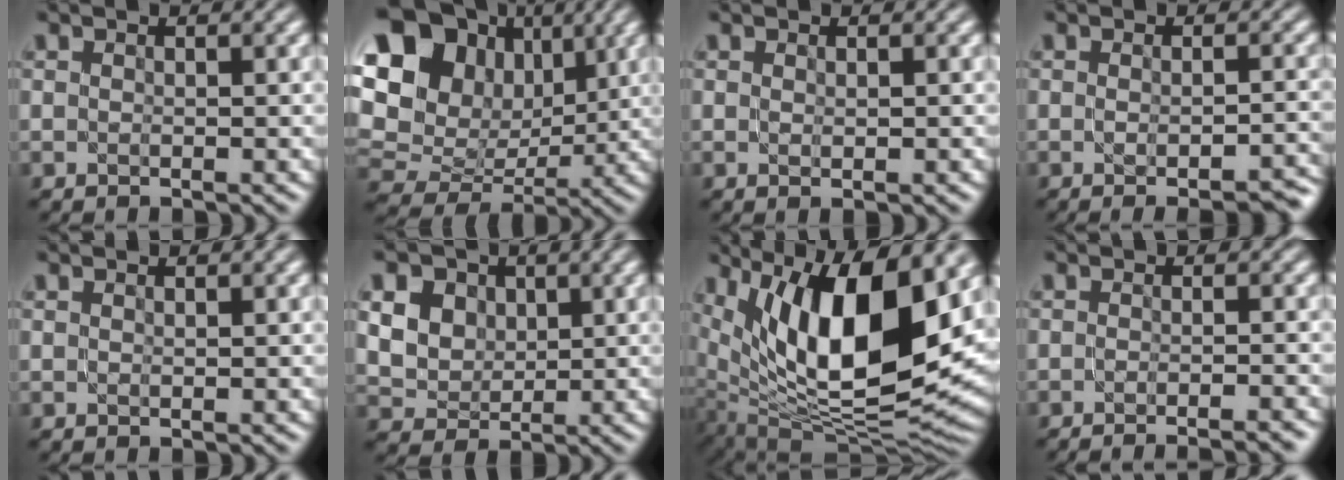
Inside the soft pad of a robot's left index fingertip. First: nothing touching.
{"total": 18.8, "force": [6.2, 15.0, 9.4], "torque": [-0.224, 0.042, 0.110]}
{"total": 0.7, "force": [0.0, 0.1, 0.7], "torque": [-0.010, -0.001, 0.001]}
{"total": 4.9, "force": [-2.1, 1.6, 4.1], "torque": [-0.029, -0.002, -0.011]}
{"total": 0.0}
{"total": 11.7, "force": [4.9, 9.0, 5.6], "torque": [-0.128, 0.031, 0.078]}
{"total": 15.4, "force": [4.9, 6.0, 13.3], "torque": [-0.219, -0.016, 0.089]}
{"total": 4.6, "force": [-3.5, 1.1, 2.8], "torque": [-0.021, 0.003, -0.037]}